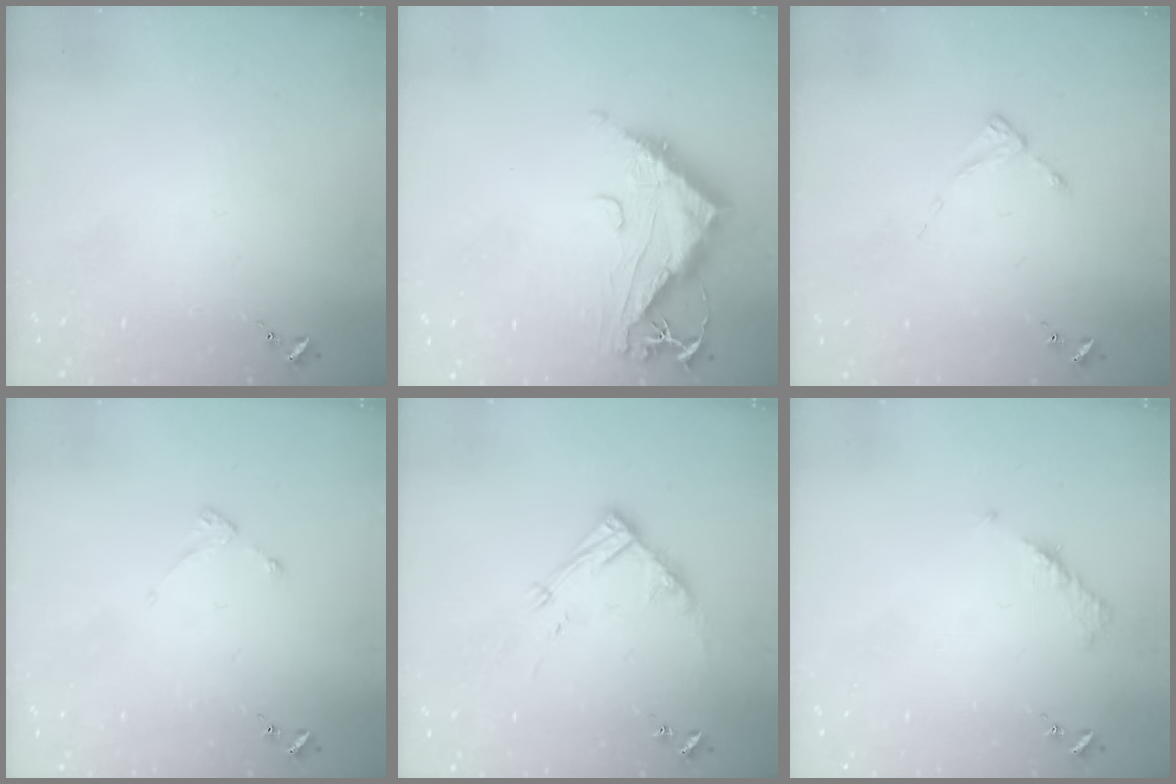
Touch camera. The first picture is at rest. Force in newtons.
{"total": 13.4, "press": 13.4, "slide": 1.2}
{"total": 1.9, "press": 1.8, "slide": 0.3}
{"total": 2.2, "press": 2.1, "slide": 0.4}
{"total": 13.1, "press": 13.0, "slide": 1.3}
{"total": 5.3, "press": 5.2, "slide": 0.7}